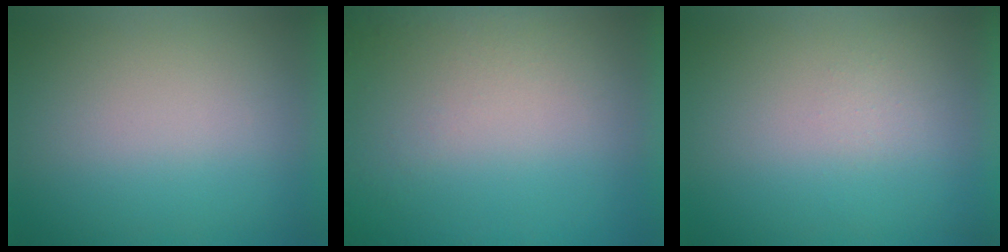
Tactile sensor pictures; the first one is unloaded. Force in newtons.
{"total": 5.0}
{"total": 1.3}